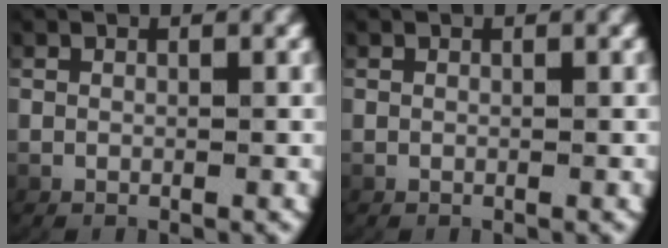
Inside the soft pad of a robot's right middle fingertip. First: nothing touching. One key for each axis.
{"total": 0.0}